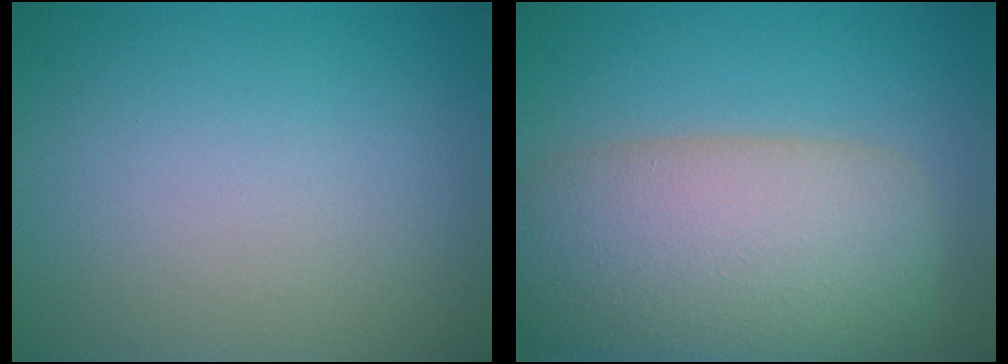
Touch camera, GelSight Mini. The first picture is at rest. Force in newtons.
{"total": 10.6, "press": 10.6, "slide": 0.5}